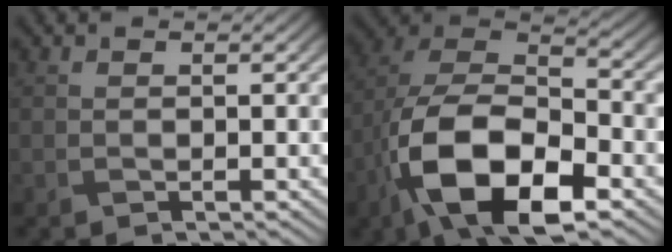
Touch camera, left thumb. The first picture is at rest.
{"total": 15.8, "force": [-6.9, 7.9, 11.8], "torque": [-0.240, -0.020, -0.134]}